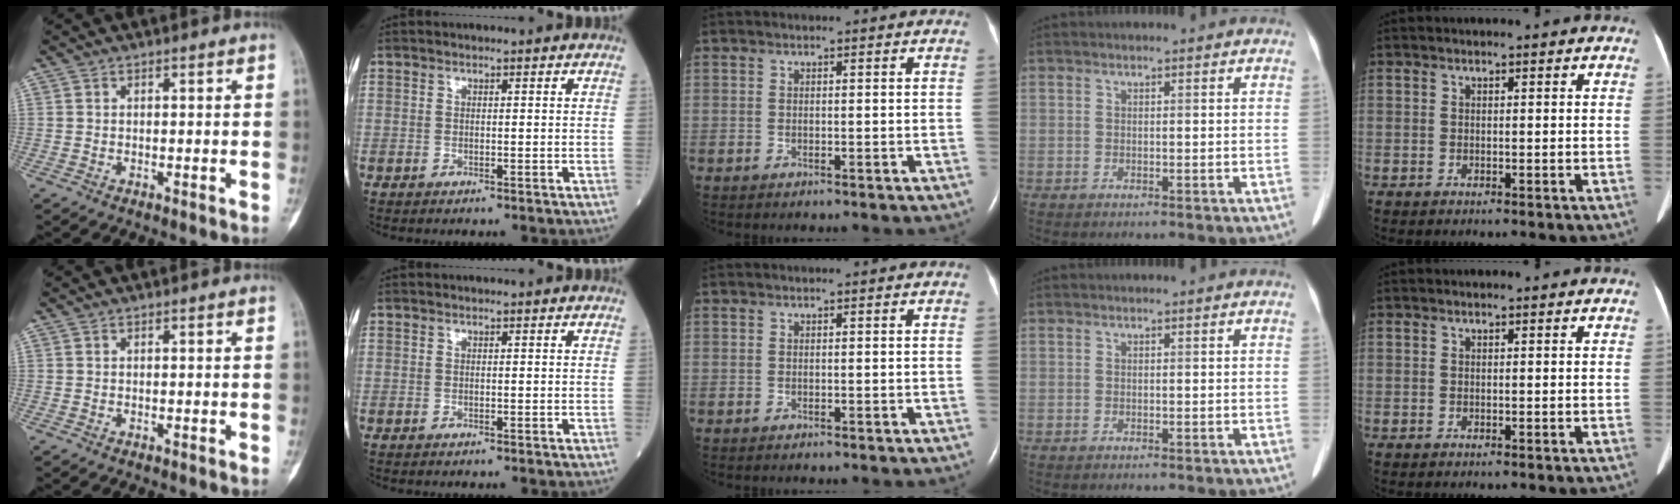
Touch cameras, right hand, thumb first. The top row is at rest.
{}